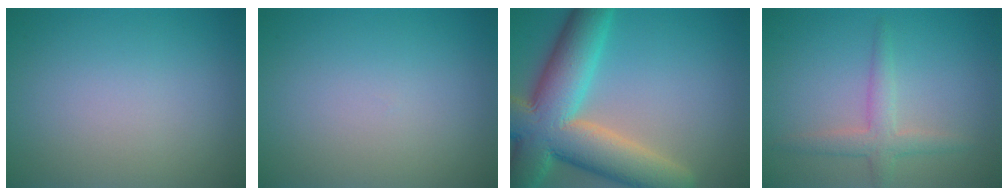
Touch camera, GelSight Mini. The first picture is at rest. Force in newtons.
{"total": 0.0}
{"total": 12.4, "press": 12.3, "slide": 0.7}
{"total": 2.6, "press": 2.6, "slide": 0.0}